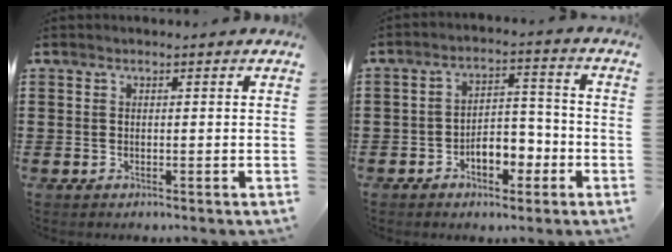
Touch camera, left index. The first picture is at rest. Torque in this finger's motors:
{"motor_torque": [0.61, 0.59, 0.18, 0.06]}